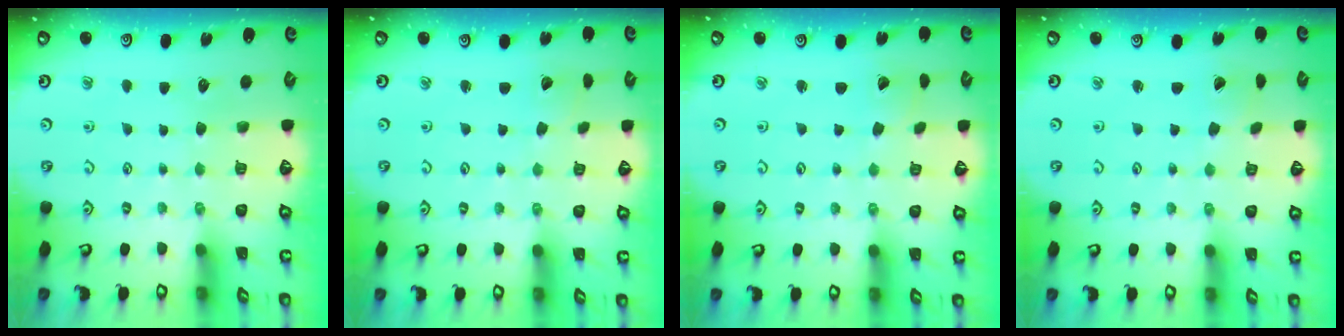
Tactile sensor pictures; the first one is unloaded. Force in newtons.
{"total": 2.1, "press": 2.1, "slide": 0.1}
{"total": 1.7, "press": 1.7, "slide": 0.1}
{"total": 1.2, "press": 1.2, "slide": 0.4}